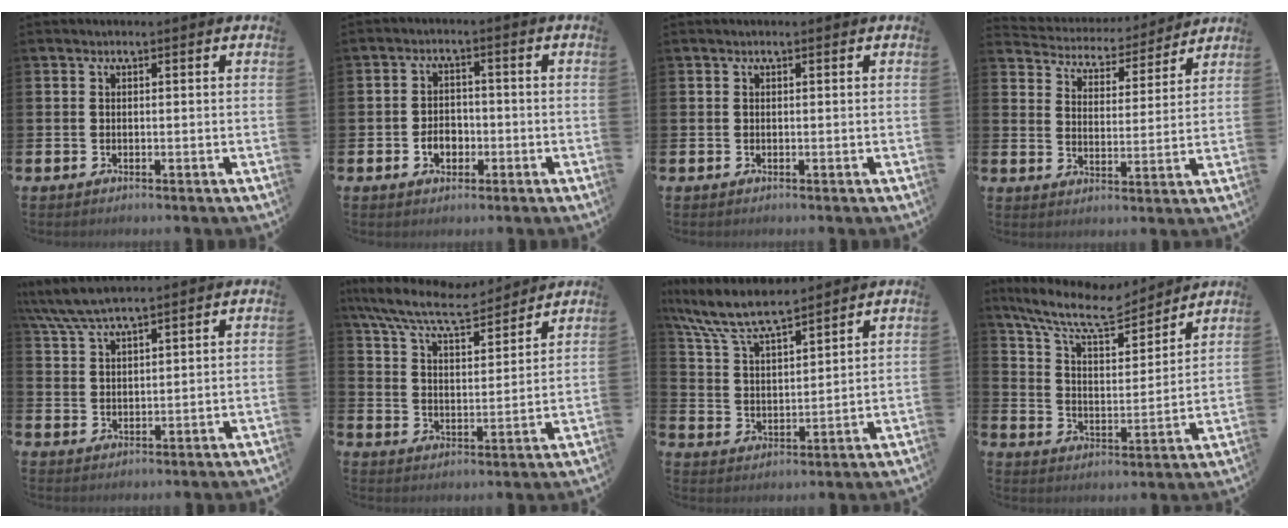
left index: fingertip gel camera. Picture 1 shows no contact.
{"total": 3.2, "force": [-1.1, 2.4, 1.8], "torque": [-0.014, -0.007, -0.029]}
{"total": 0.0}
{"total": 4.8, "force": [4.6, 1.2, -0.2], "torque": [-0.015, -0.046, 0.073]}
{"total": 5.9, "force": [5.5, 0.7, 2.0], "torque": [-0.055, -0.019, 0.101]}
{"total": 9.1, "force": [8.3, 1.5, 3.4], "torque": [-0.099, -0.048, 0.145]}
{"total": 8.5, "force": [7.9, 1.4, 3.0], "torque": [-0.088, -0.043, 0.139]}
{"total": 10.5, "force": [9.2, 2.7, 4.3], "torque": [-0.114, -0.054, 0.158]}